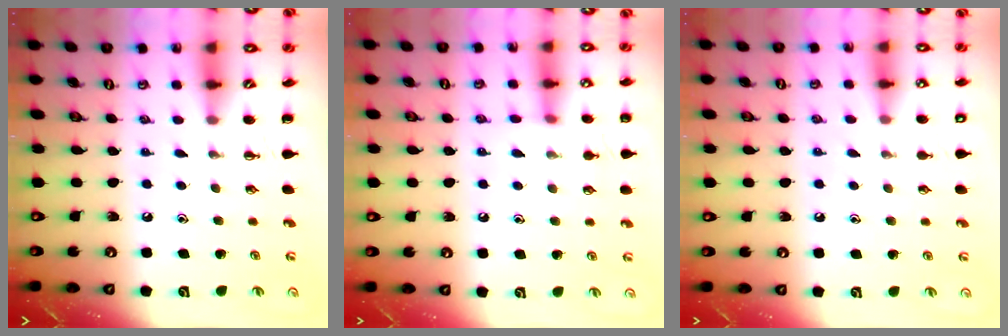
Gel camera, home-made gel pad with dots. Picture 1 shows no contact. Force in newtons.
{"total": 7.3, "press": 7.0, "slide": 2.1}
{"total": 5.9, "press": 5.6, "slide": 1.8}